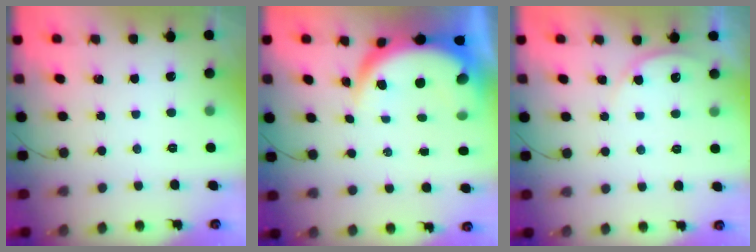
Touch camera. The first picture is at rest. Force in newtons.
{"total": 8.3, "press": 8.3, "slide": 0.6}
{"total": 3.0, "press": 3.0, "slide": 0.2}